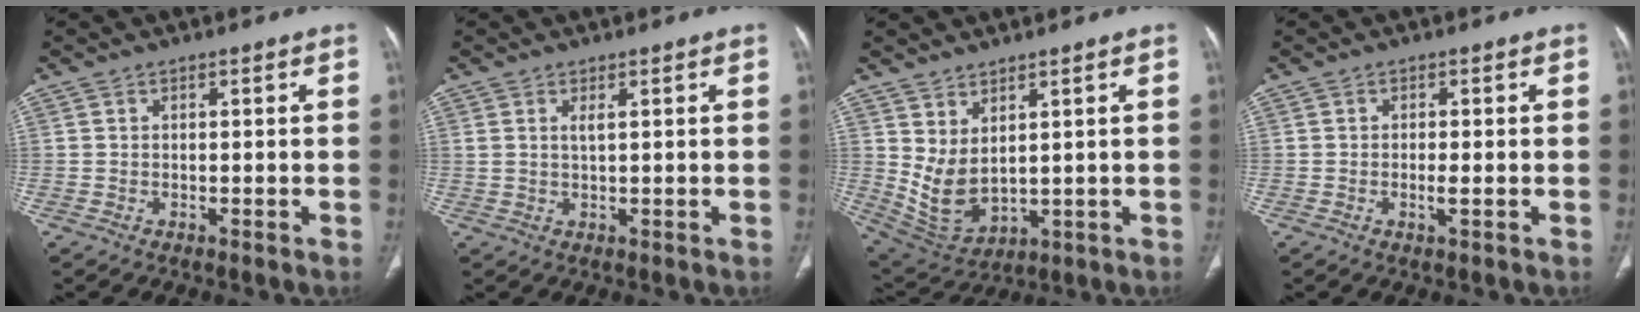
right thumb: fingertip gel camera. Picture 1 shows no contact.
{"total": 1.4, "force": [0.6, 0.2, 1.2], "torque": [-0.027, -0.003, 0.014]}
{"total": 8.0, "force": [2.5, 4.3, 6.2], "torque": [-0.109, -0.028, 0.075]}
{"total": 1.8, "force": [-0.5, 0.3, 1.7], "torque": [-0.034, -0.004, -0.011]}